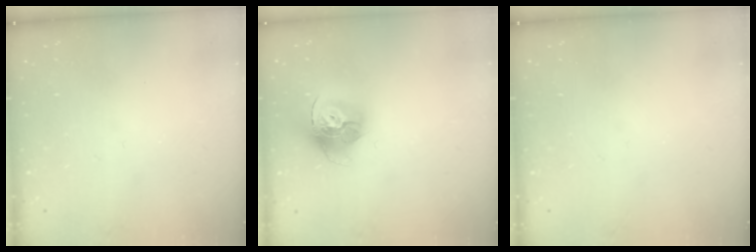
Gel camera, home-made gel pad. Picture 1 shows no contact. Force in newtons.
{"total": 14.8, "press": 14.8, "slide": 1.6}
{"total": 0.0}